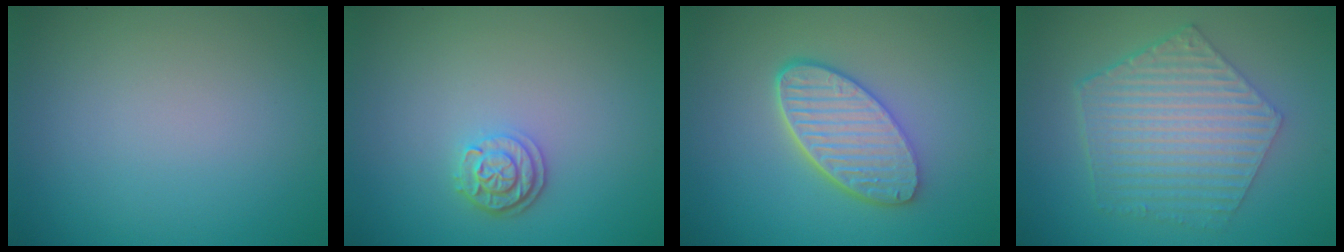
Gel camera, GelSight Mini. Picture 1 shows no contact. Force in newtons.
{"total": 2.4, "press": 2.1, "slide": 1.3}
{"total": 5.6, "press": 4.5, "slide": 3.3}
{"total": 6.7, "press": 4.9, "slide": 4.6}